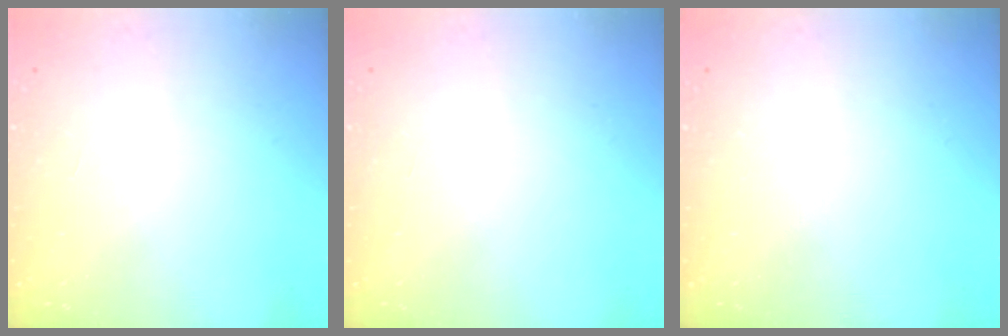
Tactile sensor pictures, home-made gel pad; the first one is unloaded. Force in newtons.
{"total": 0.0}
{"total": 0.0}